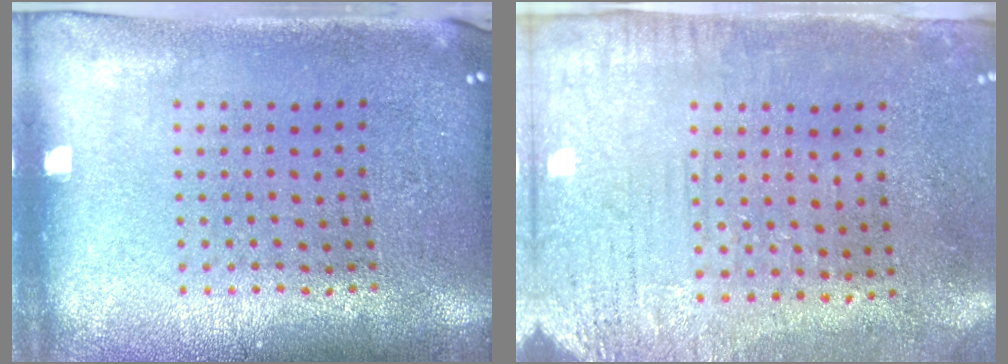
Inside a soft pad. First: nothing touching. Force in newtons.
{"total": 3.1, "press": 2.5, "slide": 1.8}